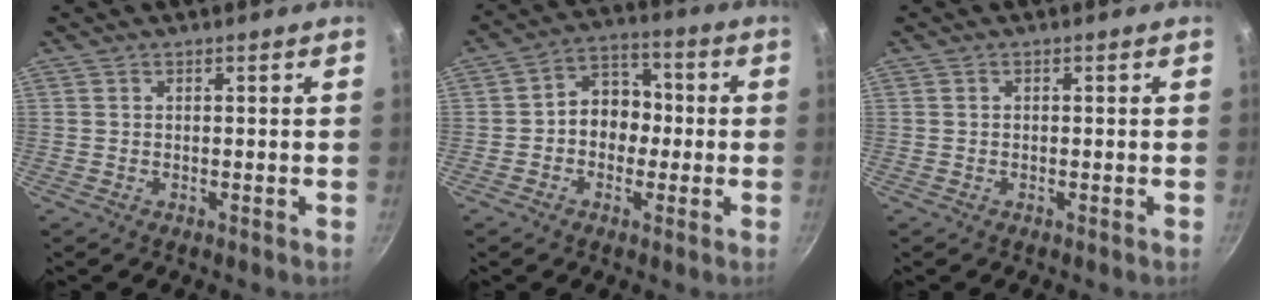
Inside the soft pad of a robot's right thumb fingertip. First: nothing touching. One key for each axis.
{"total": 8.5, "fx": -0.8, "fy": 6.9, "fz": 4.9, "tx": -0.024, "ty": 0.030, "tz": -0.028}
{"total": 0.0}